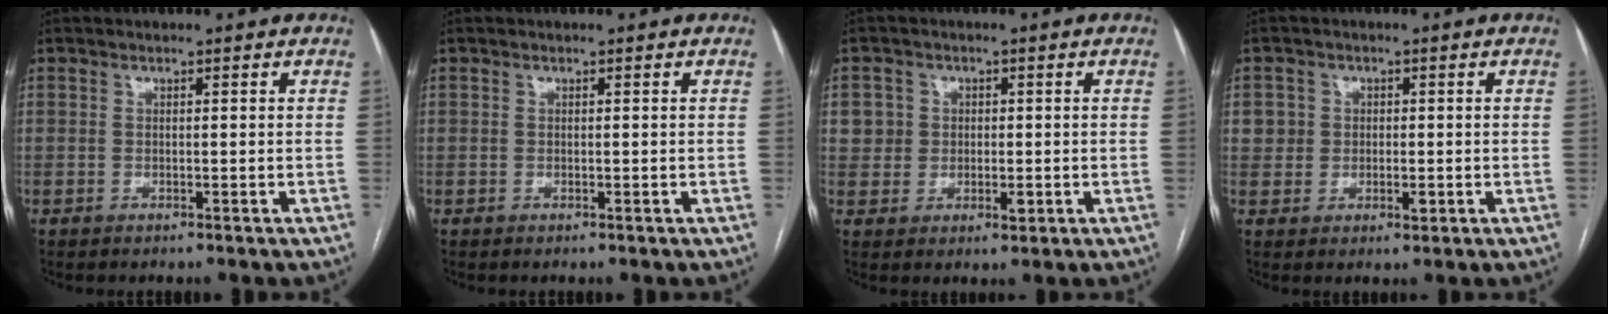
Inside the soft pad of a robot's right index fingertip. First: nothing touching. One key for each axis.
{"total": 0.0}
{"total": 4.2, "fx": 0.6, "fy": 4.0, "fz": 1.0, "tx": -0.005, "ty": 0.003, "tz": 0.011}
{"total": 3.6, "fx": 0.3, "fy": 3.4, "fz": 1.1, "tx": -0.007, "ty": 0.003, "tz": 0.006}